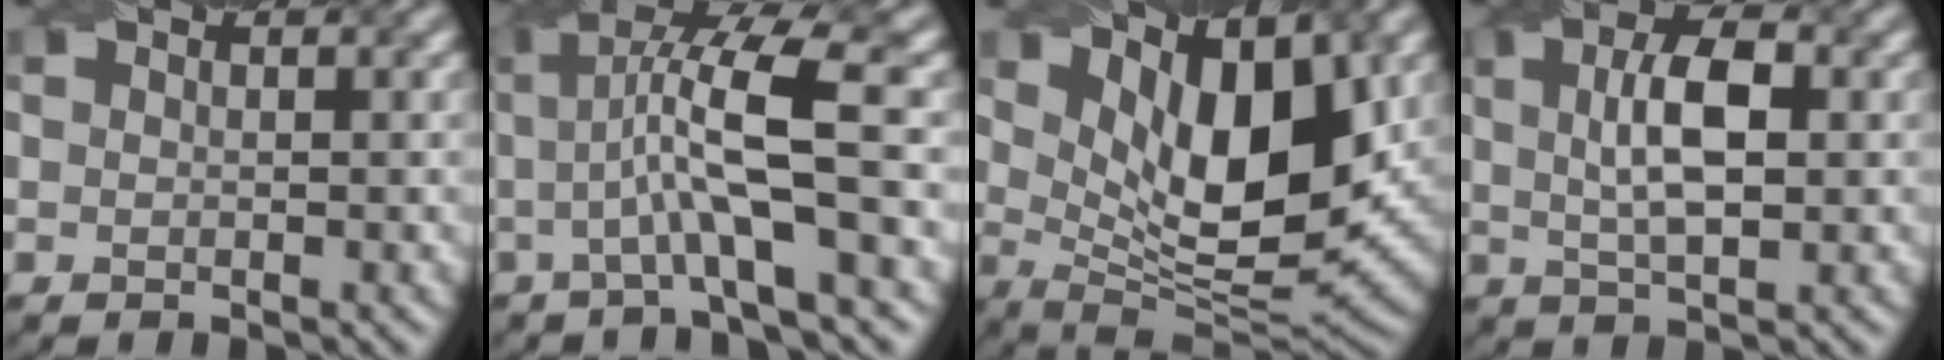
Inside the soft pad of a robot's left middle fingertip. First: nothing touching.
{"total": 8.2, "force": [0.8, 1.5, 8.0], "torque": [-0.138, 0.011, 0.012]}
{"total": 9.7, "force": [3.6, 4.1, 8.1], "torque": [-0.140, -0.013, 0.062]}
{"total": 5.4, "force": [0.9, 2.0, 4.9], "torque": [-0.090, 0.008, 0.015]}